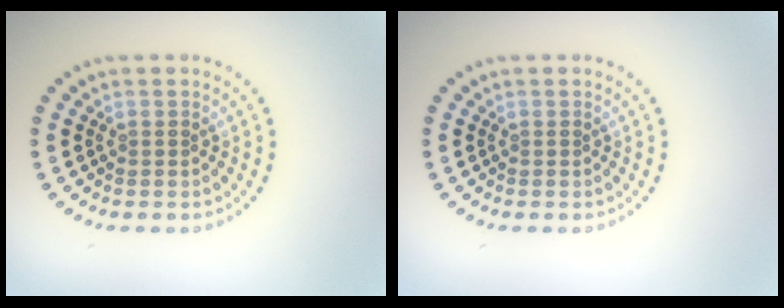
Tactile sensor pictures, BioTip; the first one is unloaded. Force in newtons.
{"total": 0.0}